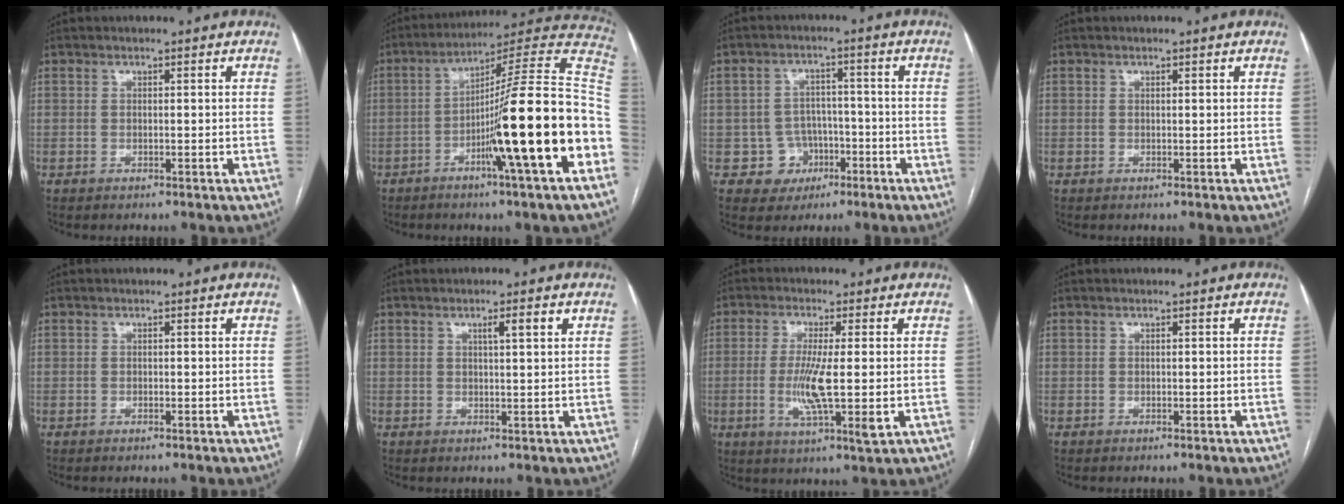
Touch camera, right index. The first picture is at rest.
{"total": 22.3, "force": [-6.4, -1.1, 21.3], "torque": [-0.265, 0.001, -0.113]}
{"total": 5.6, "force": [-2.1, 5.2, 0.3], "torque": [0.006, 0.016, -0.028]}
{"total": 0.0}
{"total": 0.0}
{"total": 2.6, "force": [1.3, 0.2, 2.2], "torque": [-0.039, -0.001, 0.019]}
{"total": 8.7, "force": [-0.8, 0.7, 8.6], "torque": [-0.168, -0.017, -0.017]}
{"total": 0.0}